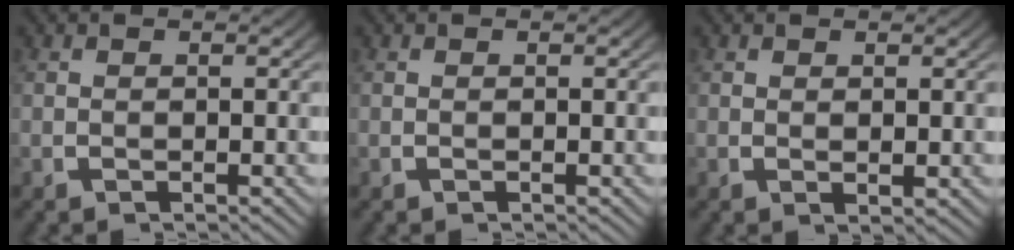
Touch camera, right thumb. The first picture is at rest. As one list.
[{"total": 0.0}, {"total": 0.8, "force": [0.5, 0.2, 0.5], "torque": [-0.004, -0.002, 0.012]}]